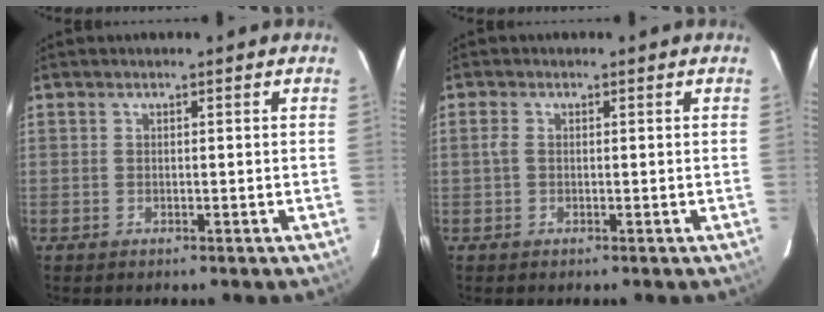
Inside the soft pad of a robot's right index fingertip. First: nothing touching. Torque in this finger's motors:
{"motor_torque": [0.17, -0.04, 0.12, 0.02]}